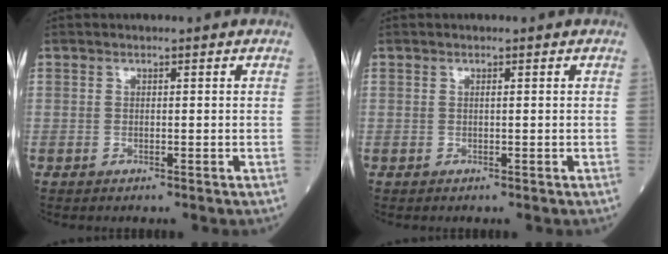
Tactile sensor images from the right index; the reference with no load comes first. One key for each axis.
{"total": 0.0}